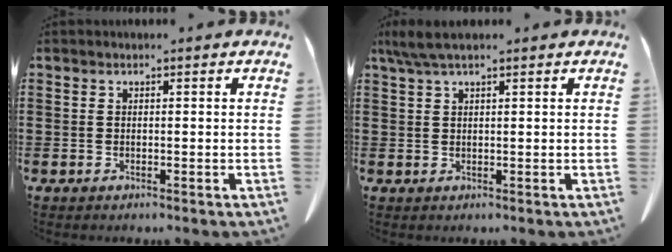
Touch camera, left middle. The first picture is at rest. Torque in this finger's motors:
{"motor_torque": [0.74, -0.55, 0.11, 0.08]}